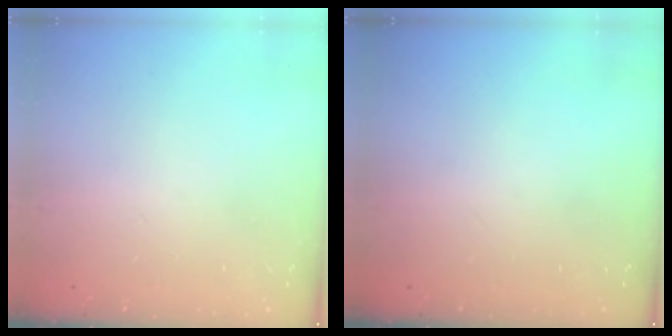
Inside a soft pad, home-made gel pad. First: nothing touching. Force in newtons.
{"total": 0.0}